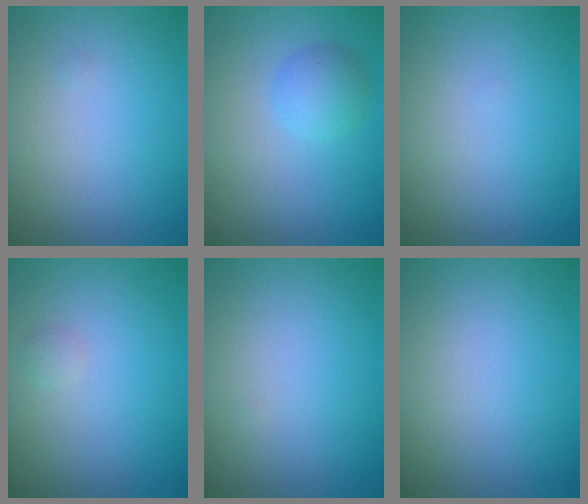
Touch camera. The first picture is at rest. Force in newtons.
{"total": 2.4, "press": 2.4, "slide": 0.1}
{"total": 0.0}
{"total": 0.6, "press": 0.6, "slide": 0.0}
{"total": 0.0}
{"total": 0.0}